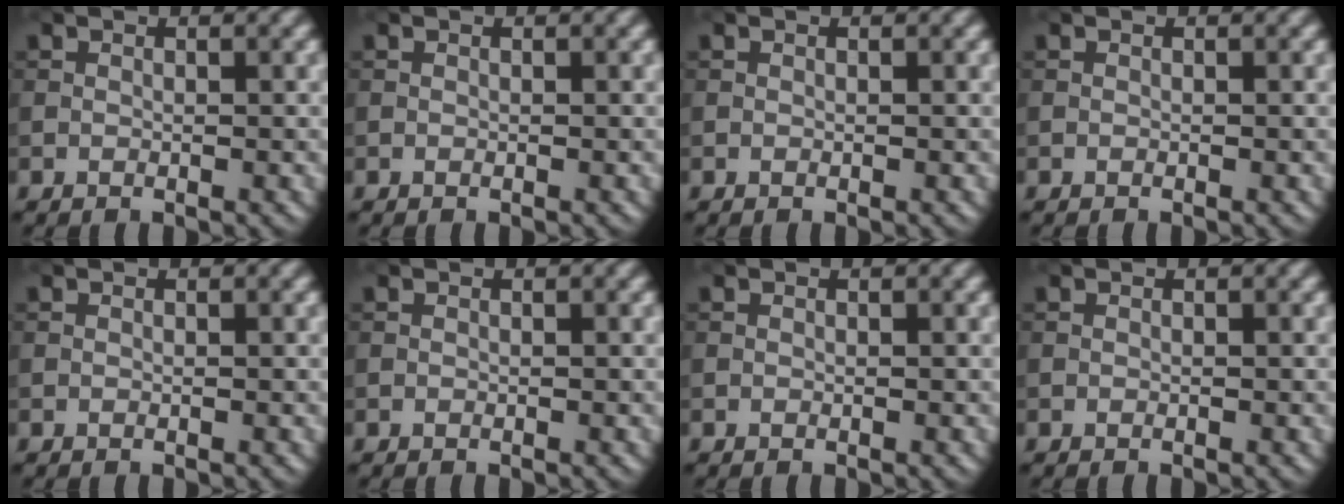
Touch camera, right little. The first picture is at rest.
{"total": 0.0}
{"total": 0.0}
{"total": 0.0}
{"total": 0.0}
{"total": 0.0}
{"total": 0.0}
{"total": 0.0}